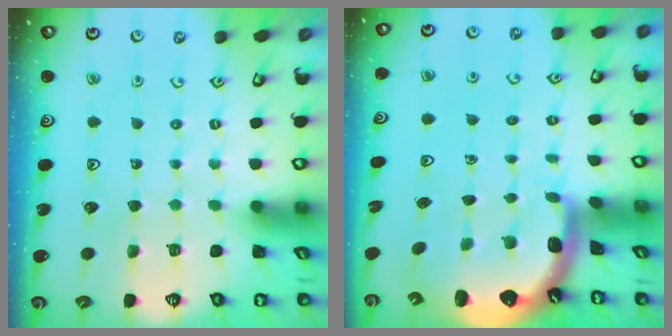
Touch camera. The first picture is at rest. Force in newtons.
{"total": 3.5, "press": 2.6, "slide": 2.3}